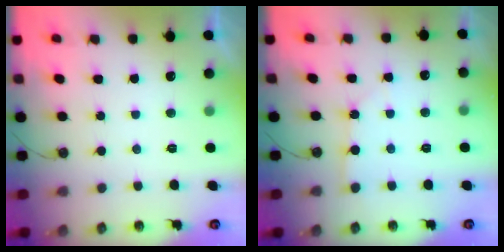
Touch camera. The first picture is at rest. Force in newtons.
{"total": 2.1, "press": 2.1, "slide": 0.2}